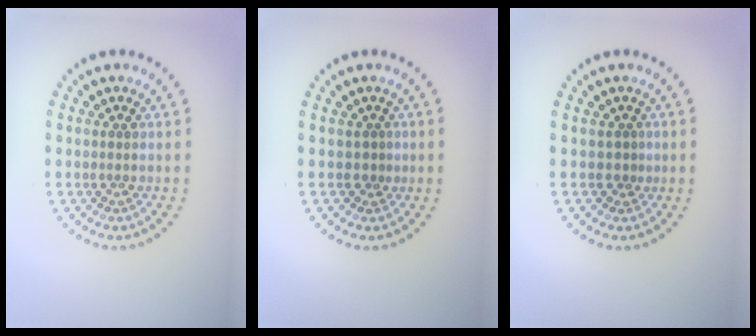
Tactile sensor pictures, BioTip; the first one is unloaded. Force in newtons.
{"total": 0.6, "press": 0.4, "slide": 0.5}
{"total": 0.6, "press": 0.4, "slide": 0.5}